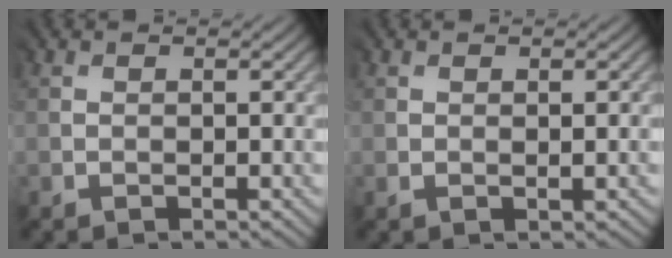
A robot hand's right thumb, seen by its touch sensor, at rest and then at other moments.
{"total": 0.6, "force": [0.4, -0.5, -0.2], "torque": [-0.003, 0.001, 0.007]}